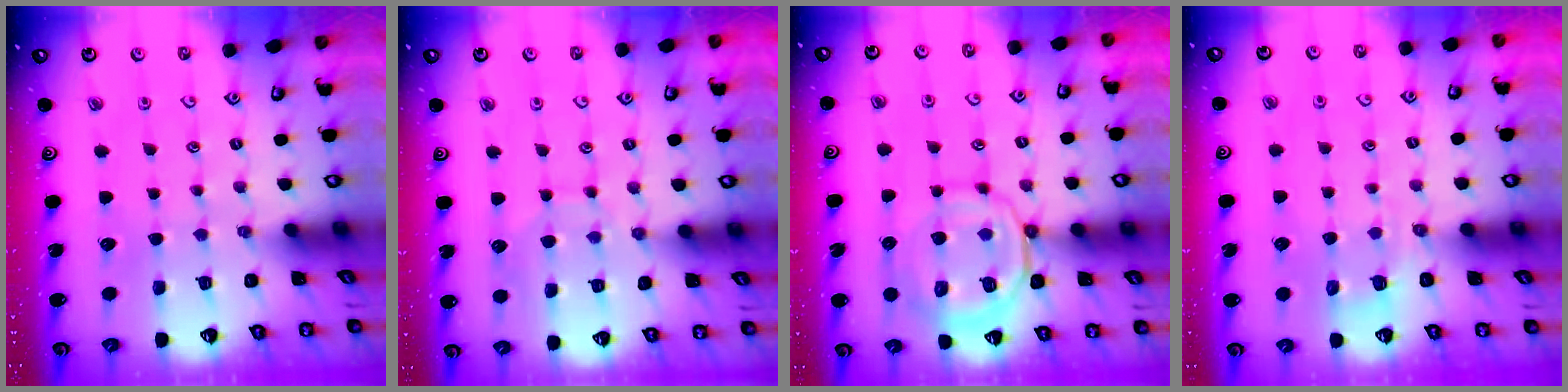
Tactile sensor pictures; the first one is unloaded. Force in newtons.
{"total": 7.9, "press": 7.8, "slide": 0.5}
{"total": 12.2, "press": 12.1, "slide": 1.3}
{"total": 2.1, "press": 1.0, "slide": 1.9}